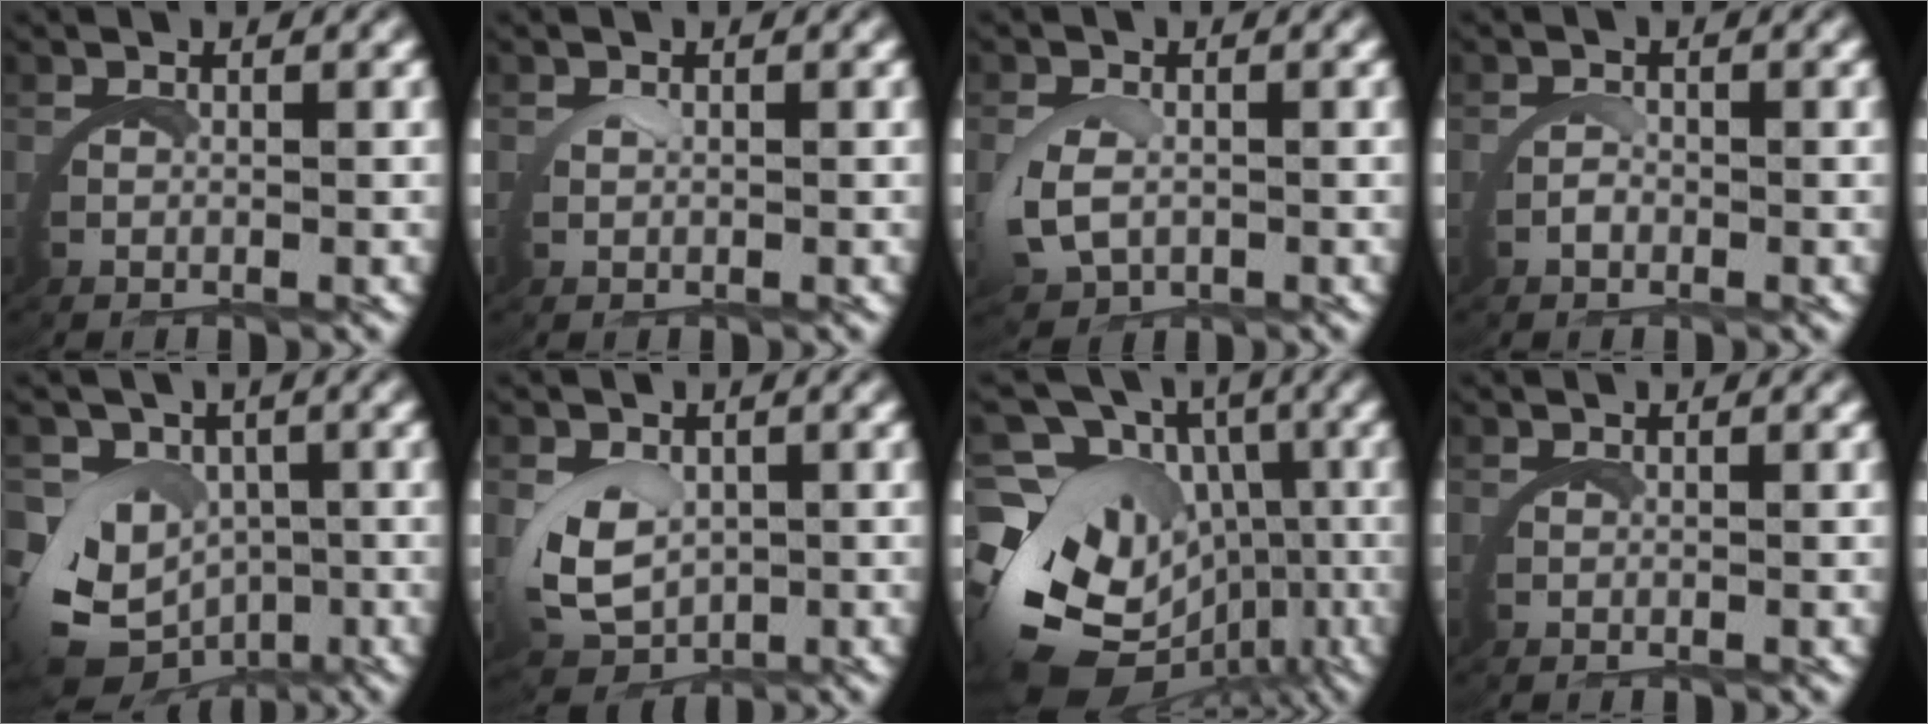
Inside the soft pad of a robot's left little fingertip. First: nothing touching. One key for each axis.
{"total": 0.8, "fx": 0.7, "fy": -0.4, "fz": 0.1, "tx": -0.011, "ty": -0.004, "tz": 0.017}
{"total": 2.7, "fx": 0.2, "fy": 1.8, "fz": 2.0, "tx": -0.070, "ty": -0.011, "tz": 0.012}
{"total": 0.0}
{"total": 8.3, "fx": -2.3, "fy": 6.7, "fz": 4.4, "tx": -0.102, "ty": -0.055, "tz": -0.018}
{"total": 4.9, "fx": 0.1, "fy": 3.7, "fz": 3.2, "tx": -0.101, "ty": -0.028, "tz": 0.019}
{"total": 15.7, "fx": -3.0, "fy": 12.1, "fz": 9.5, "tx": -0.176, "ty": -0.055, "tz": -0.038}
{"total": 0.0}